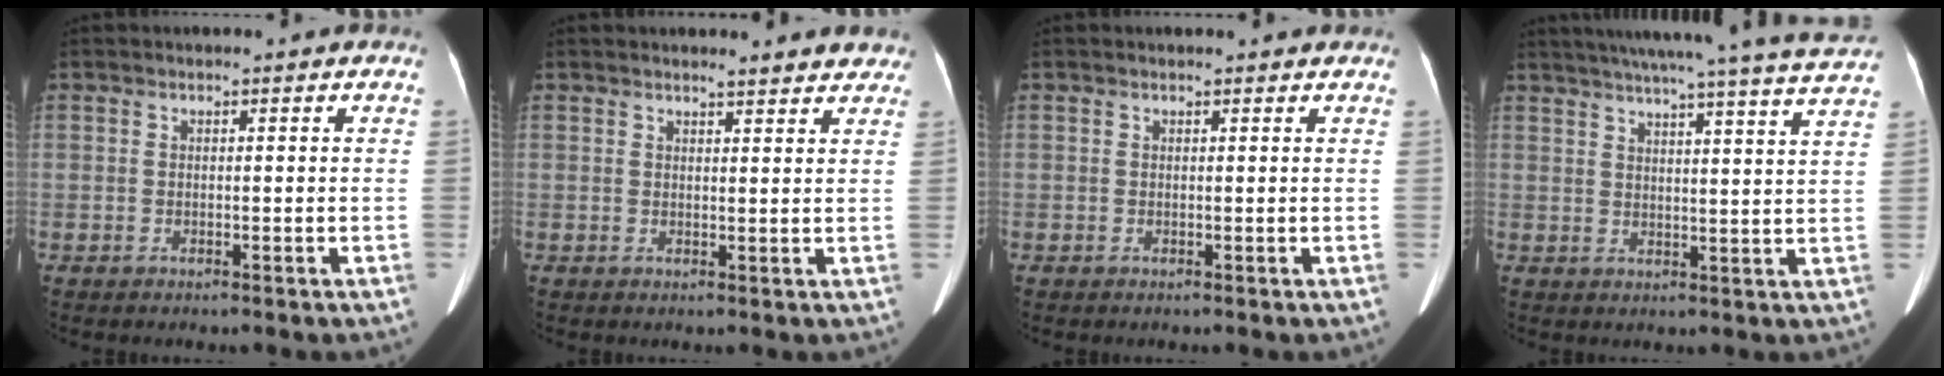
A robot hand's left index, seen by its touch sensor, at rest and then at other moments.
{"total": 4.9, "force": [4.6, 1.1, 1.2], "torque": [-0.006, -0.001, 0.040]}
{"total": 1.4, "force": [1.3, 0.6, 0.1], "torque": [-0.011, 0.013, 0.010]}
{"total": 24.2, "force": [21.9, -1.4, 10.2], "torque": [-0.164, -0.030, 0.271]}